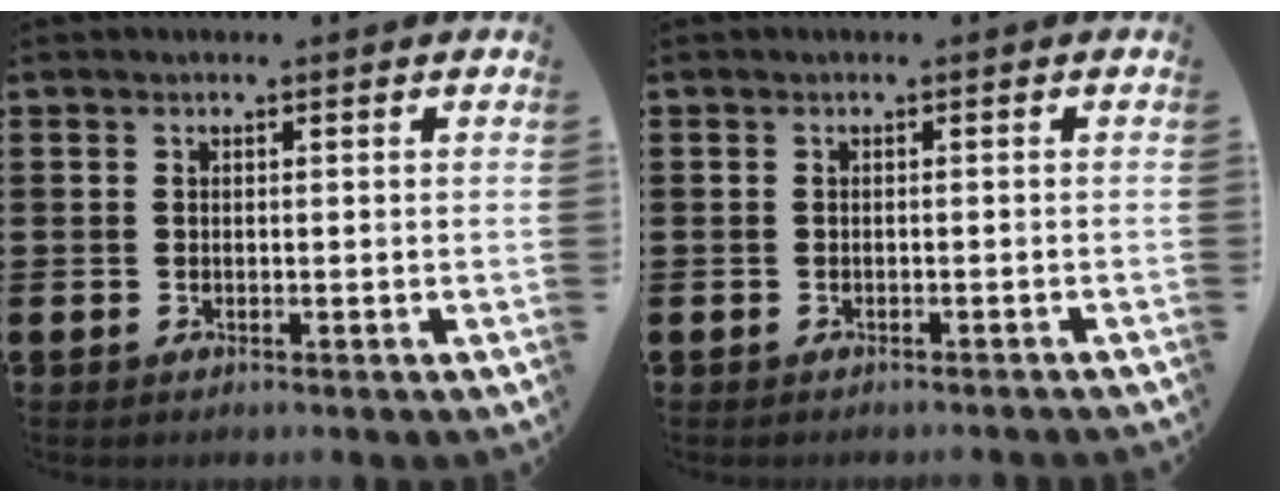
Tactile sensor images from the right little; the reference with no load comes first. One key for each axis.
{"total": 0.5, "fx": -0.5, "fy": -0.1, "fz": 0.0, "tx": 0.000, "ty": -0.002, "tz": -0.011}